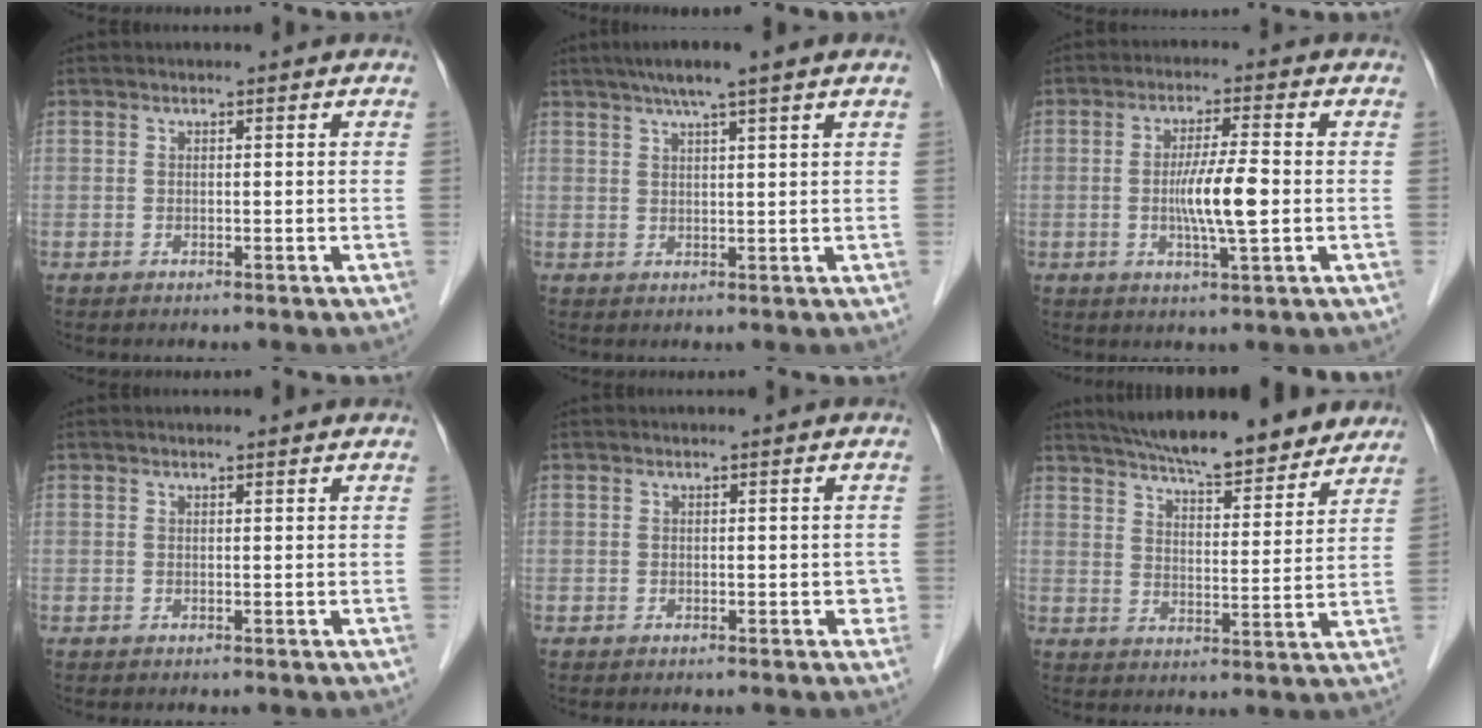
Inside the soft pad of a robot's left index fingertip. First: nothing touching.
{"total": 6.0, "force": [4.3, -0.7, 4.1], "torque": [-0.071, 0.017, 0.074]}
{"total": 6.7, "force": [-0.8, 0.1, 6.6], "torque": [-0.127, -0.009, -0.017]}
{"total": 1.1, "force": [1.0, 0.1, 0.3], "torque": [-0.012, 0.010, 0.014]}
{"total": 1.3, "force": [-0.2, 0.9, 0.9], "torque": [0.003, 0.004, -0.005]}
{"total": 16.9, "force": [14.9, 3.0, 7.5], "torque": [-0.114, 0.011, 0.210]}